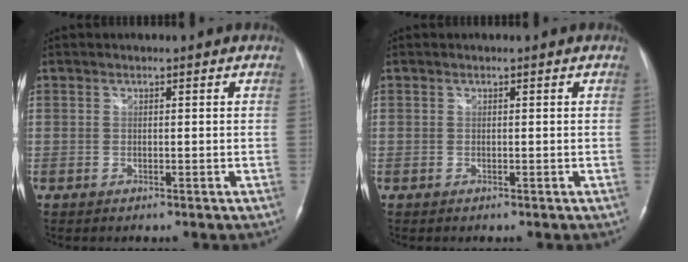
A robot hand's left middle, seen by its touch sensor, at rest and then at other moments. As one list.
[{"total": 0.0}]